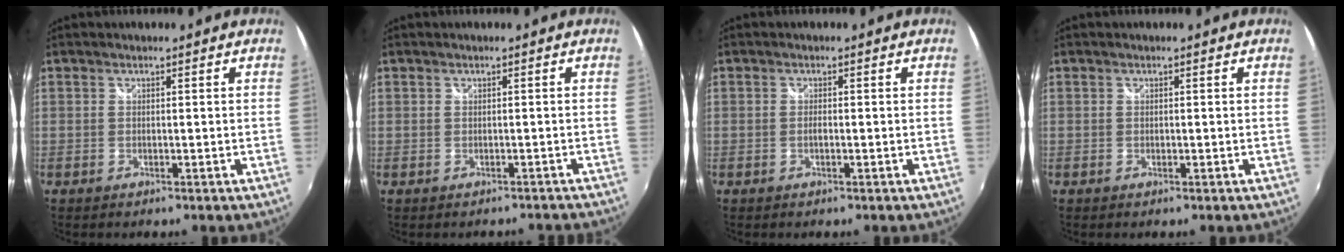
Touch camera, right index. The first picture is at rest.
{"total": 2.7, "force": [-2.0, 1.8, 0.4], "torque": [0.004, 0.009, -0.021]}
{"total": 1.0, "force": [-0.3, 0.3, 0.9], "torque": [-0.018, 0.000, -0.008]}
{"total": 0.0}